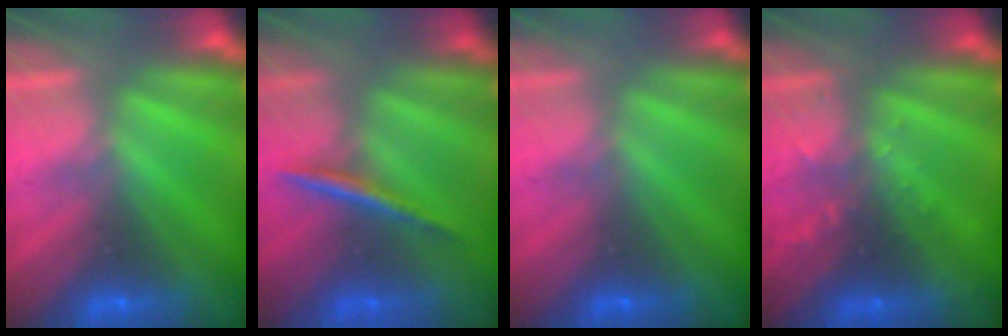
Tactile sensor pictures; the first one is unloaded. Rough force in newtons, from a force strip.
{"total": 2.2}
{"total": 2.4}
{"total": 3.2}